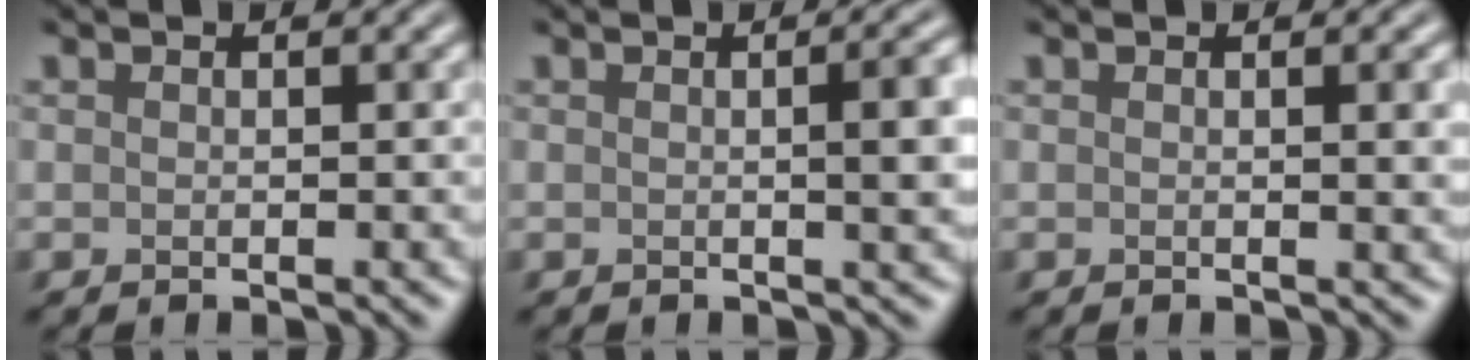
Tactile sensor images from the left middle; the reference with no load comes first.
{"total": 3.8, "force": [0.2, 1.1, 3.6], "torque": [-0.037, 0.010, 0.000]}
{"total": 2.1, "force": [0.3, 0.6, 2.0], "torque": [-0.020, 0.003, 0.000]}